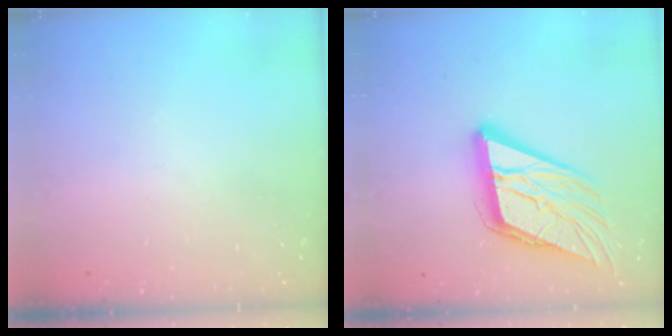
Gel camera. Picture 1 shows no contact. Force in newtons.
{"total": 18.7, "press": 18.4, "slide": 3.2}